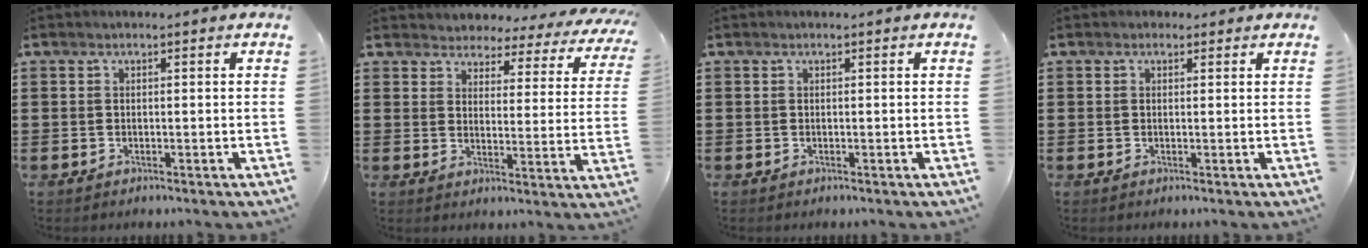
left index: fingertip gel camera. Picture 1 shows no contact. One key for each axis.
{"total": 3.5, "fx": 3.4, "fy": 0.9, "fz": 0.0, "tx": -0.026, "ty": -0.023, "tz": 0.055}
{"total": 0.0}
{"total": 0.8, "fx": 0.4, "fy": 0.6, "fz": 0.3, "tx": 0.001, "ty": 0.003, "tz": 0.005}